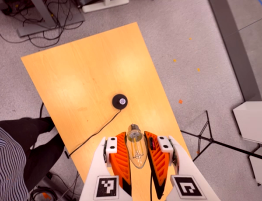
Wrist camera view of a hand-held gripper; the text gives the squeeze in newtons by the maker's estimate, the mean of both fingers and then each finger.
{"total": 22.3, "left": 25.1, "right": 19.5}